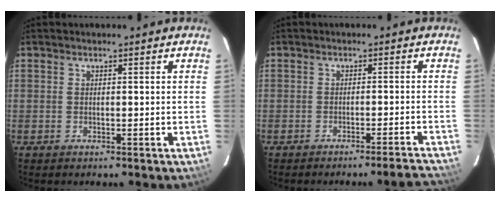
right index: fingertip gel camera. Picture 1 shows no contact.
{"total": 6.6, "force": [-6.2, -1.2, 1.6], "torque": [-0.021, 0.006, -0.073]}